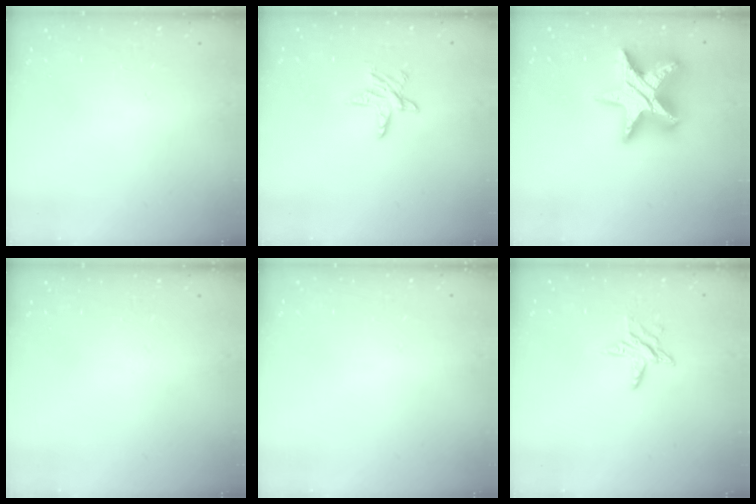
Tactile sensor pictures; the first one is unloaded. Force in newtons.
{"total": 7.3, "press": 7.2, "slide": 0.5}
{"total": 19.6, "press": 19.6, "slide": 1.1}
{"total": 0.0}
{"total": 0.0}
{"total": 6.5, "press": 6.5, "slide": 0.6}